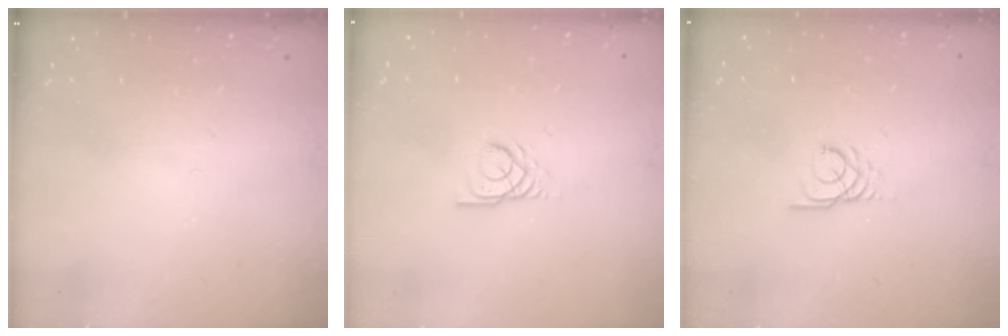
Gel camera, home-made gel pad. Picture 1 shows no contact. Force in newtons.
{"total": 2.9, "press": 2.9, "slide": 0.1}
{"total": 3.2, "press": 3.2, "slide": 0.2}